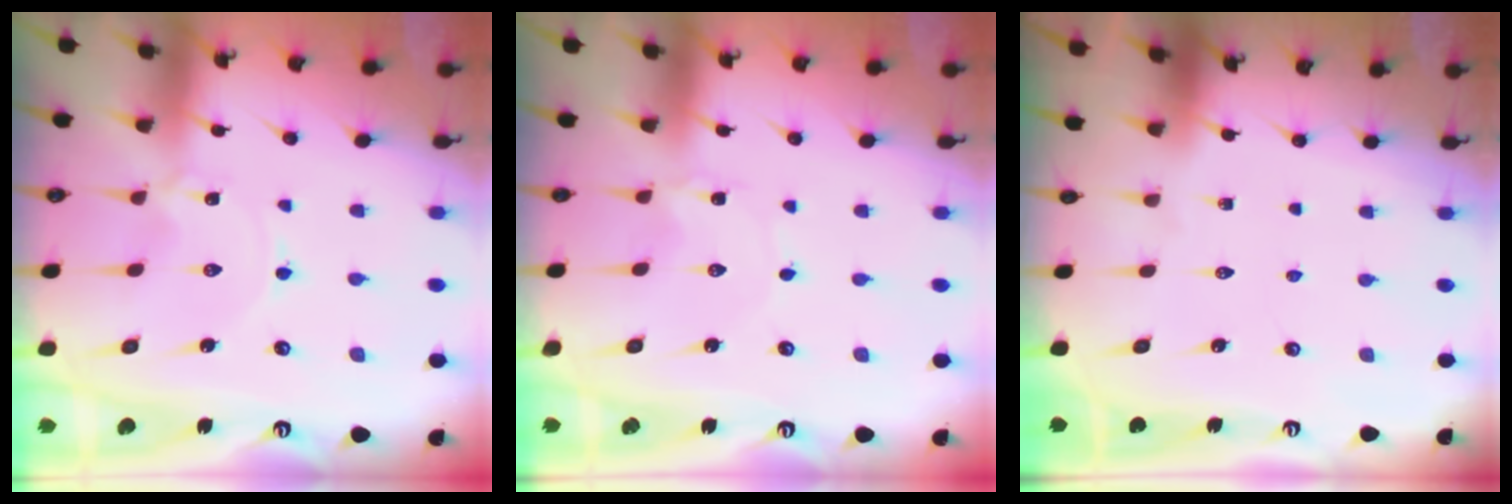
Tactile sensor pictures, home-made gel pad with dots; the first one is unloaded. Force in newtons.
{"total": 0.0}
{"total": 0.0}